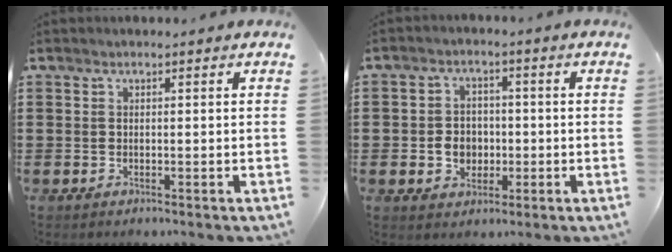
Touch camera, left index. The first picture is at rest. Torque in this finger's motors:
{"motor_torque": [0.52, 0.35, 0.31, 0.06]}